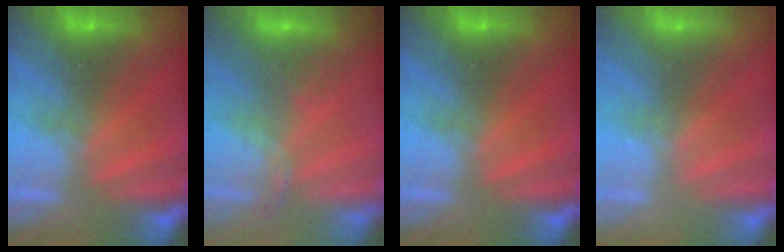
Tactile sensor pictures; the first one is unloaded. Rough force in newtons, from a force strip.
{"total": 2.9}
{"total": 0.0}
{"total": 2.4}